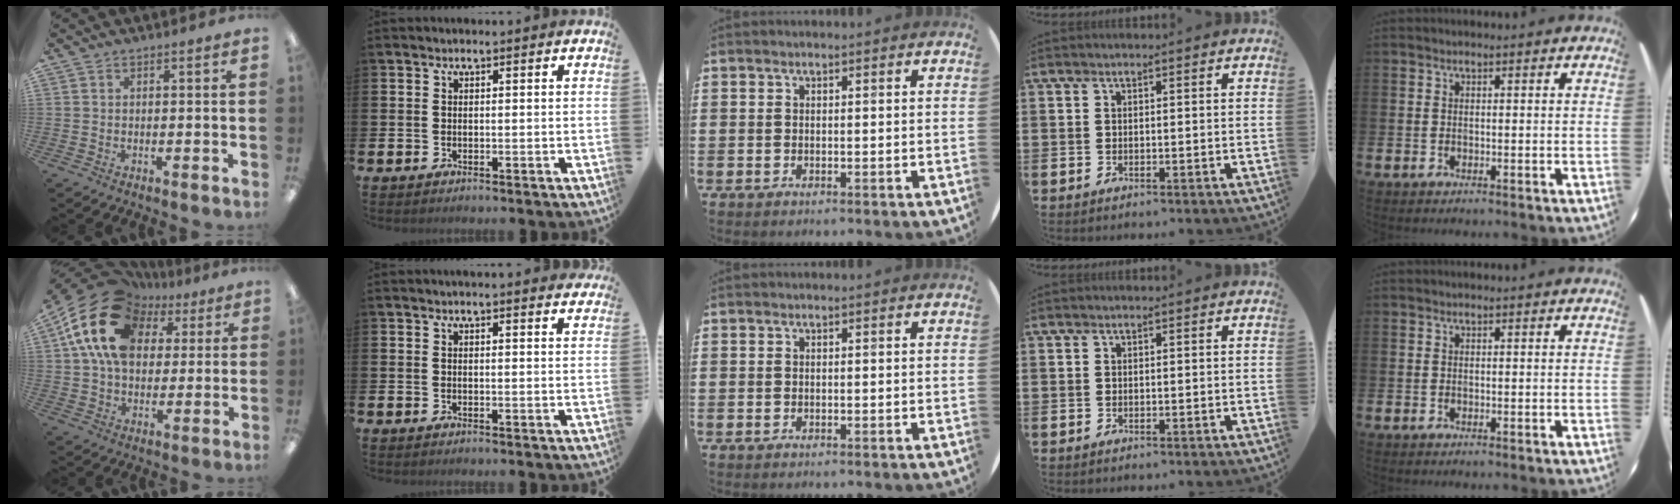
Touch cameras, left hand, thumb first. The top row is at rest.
{"thumb": {"total": 20.1, "force": [7.8, 14.5, 11.5], "torque": [-0.223, -0.022, 0.142]}, "index": {"total": 1.6, "force": [1.6, -0.1, 0.1], "torque": [0.004, -0.010, 0.028]}}